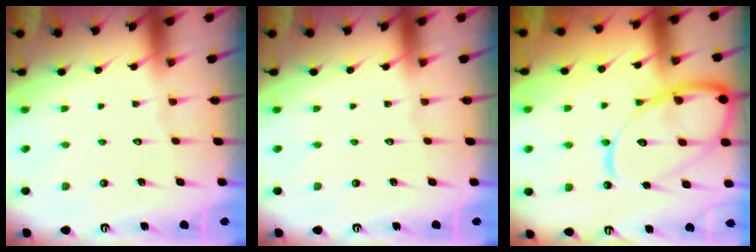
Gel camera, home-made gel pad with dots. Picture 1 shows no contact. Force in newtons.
{"total": 0.0}
{"total": 16.9, "press": 16.8, "slide": 1.6}